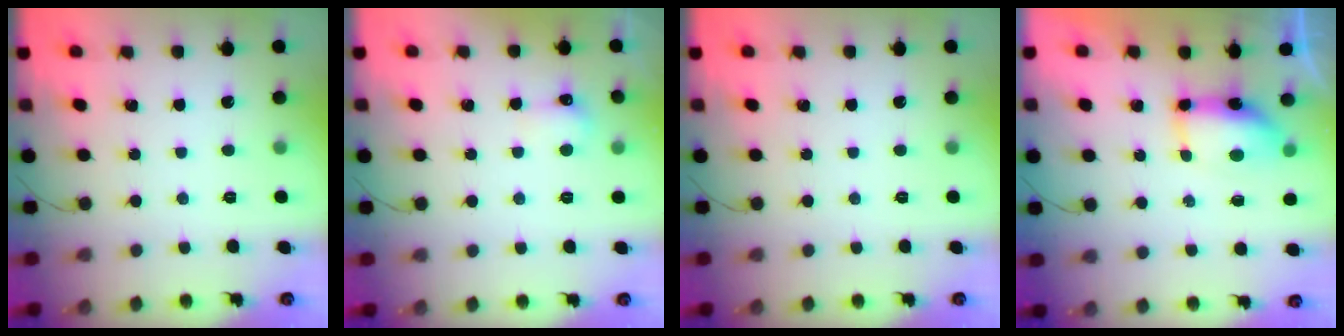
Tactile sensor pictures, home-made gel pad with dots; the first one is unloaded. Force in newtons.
{"total": 4.9, "press": 4.7, "slide": 1.4}
{"total": 0.0}
{"total": 7.4, "press": 7.3, "slide": 0.9}